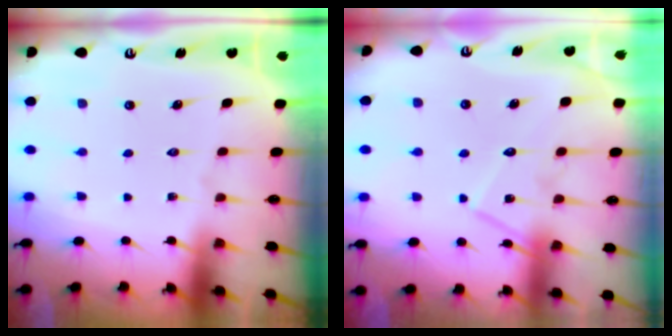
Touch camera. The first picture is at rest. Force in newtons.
{"total": 12.2, "press": 12.2, "slide": 0.8}